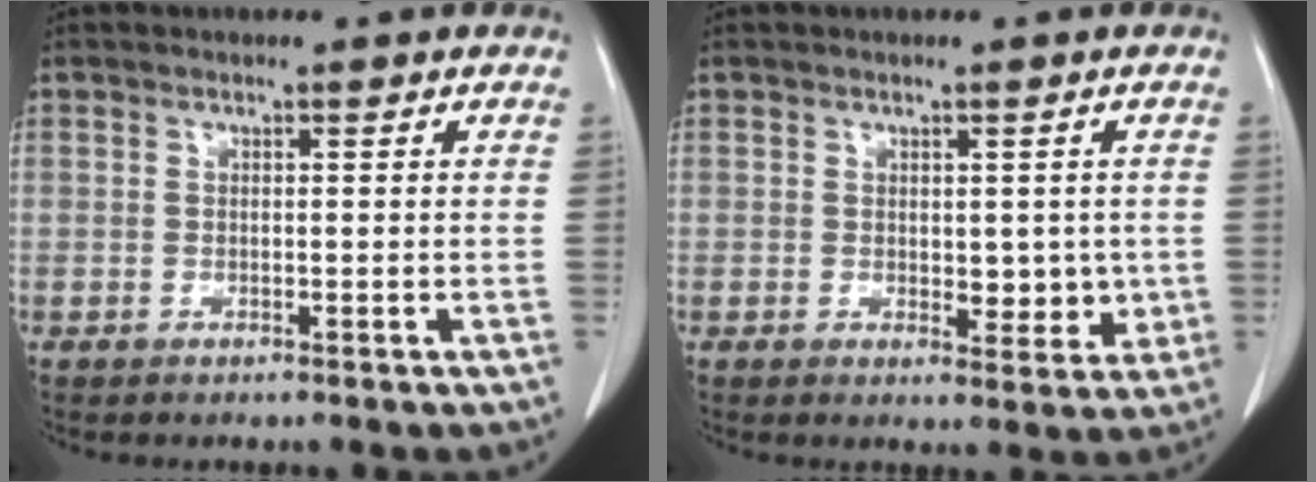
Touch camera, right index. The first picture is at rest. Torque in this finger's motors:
{"motor_torque": [0.07, 0.15, 0.07, 0.02]}